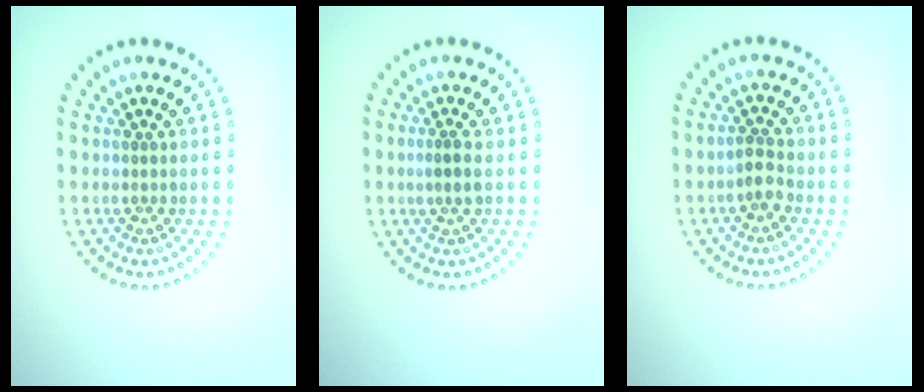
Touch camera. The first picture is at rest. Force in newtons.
{"total": 1.1, "press": 0.9, "slide": 0.7}
{"total": 1.8, "press": 1.5, "slide": 0.9}